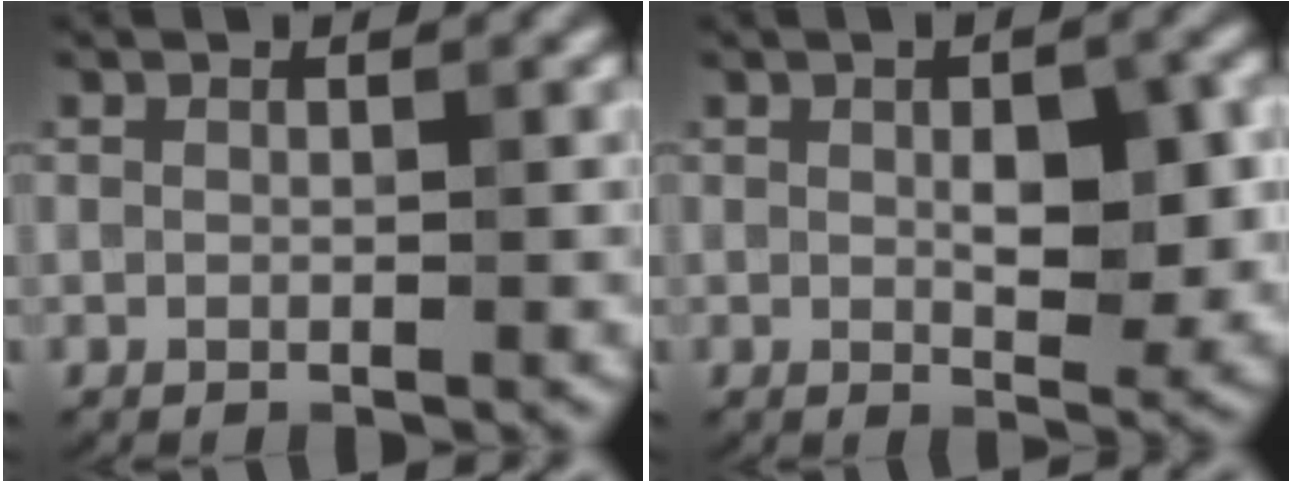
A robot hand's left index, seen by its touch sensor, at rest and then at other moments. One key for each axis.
{"total": 5.1, "fx": 0.4, "fy": 2.2, "fz": 4.6, "tx": -0.069, "ty": -0.001, "tz": 0.011}